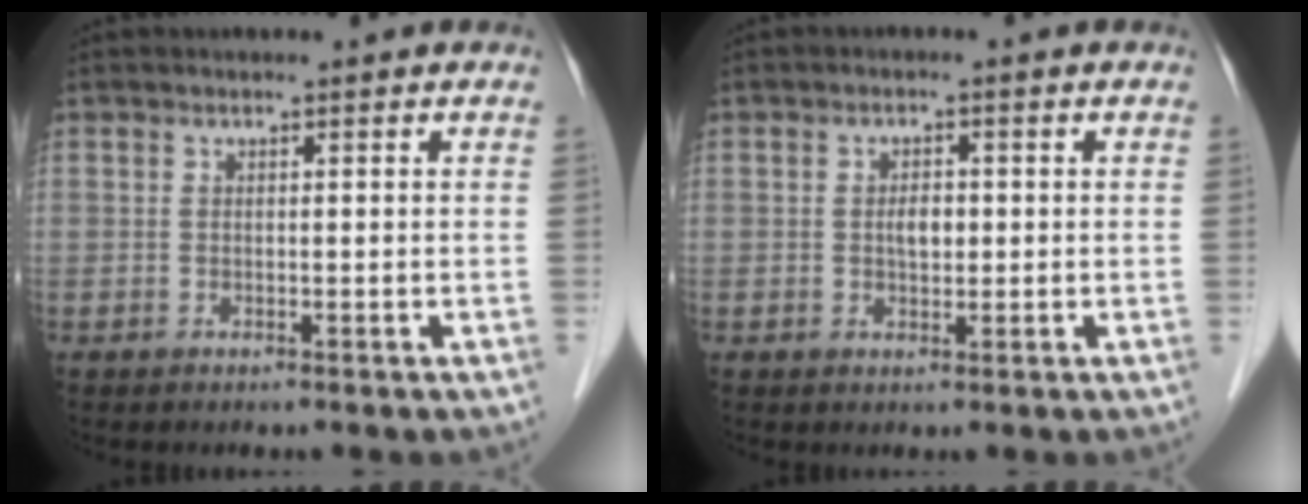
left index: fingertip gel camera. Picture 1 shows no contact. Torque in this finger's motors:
{"motor_torque": [0.44, 0.30, 0.01, 0.03]}